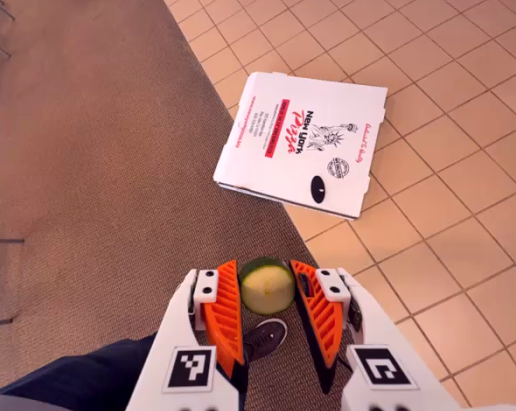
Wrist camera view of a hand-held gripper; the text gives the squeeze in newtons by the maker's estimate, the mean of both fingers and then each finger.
{"total": 7.8, "left": 7.5, "right": 8.1}